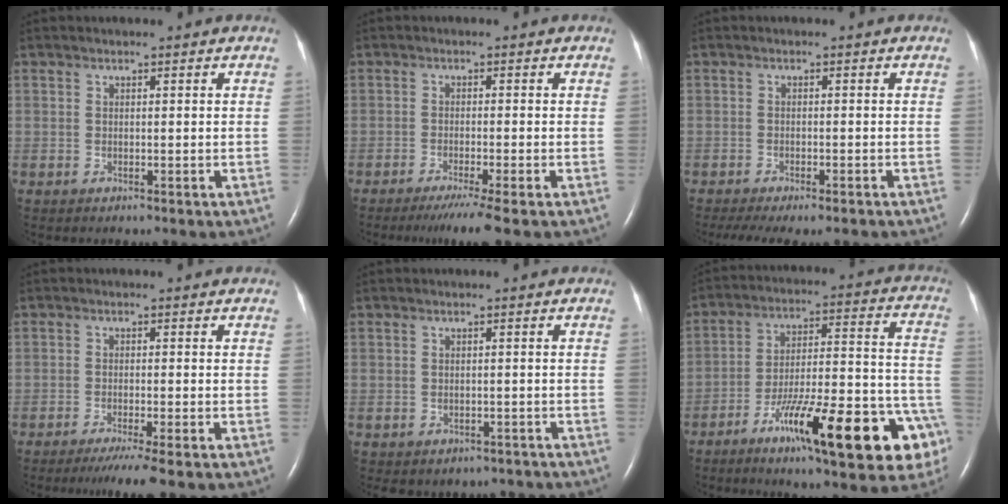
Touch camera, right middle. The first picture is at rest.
{"total": 5.1, "force": [-3.8, -1.0, 3.3], "torque": [-0.049, -0.014, -0.064]}
{"total": 9.4, "force": [-7.7, 2.4, 5.0], "torque": [-0.081, -0.009, -0.108]}
{"total": 4.9, "force": [-3.8, -0.7, 3.1], "torque": [-0.046, -0.012, -0.062]}
{"total": 4.7, "force": [-3.7, 2.8, 0.6], "torque": [-0.002, 0.018, -0.040]}
{"total": 22.9, "force": [-11.8, 3.7, 19.2], "torque": [-0.202, 0.019, -0.172]}